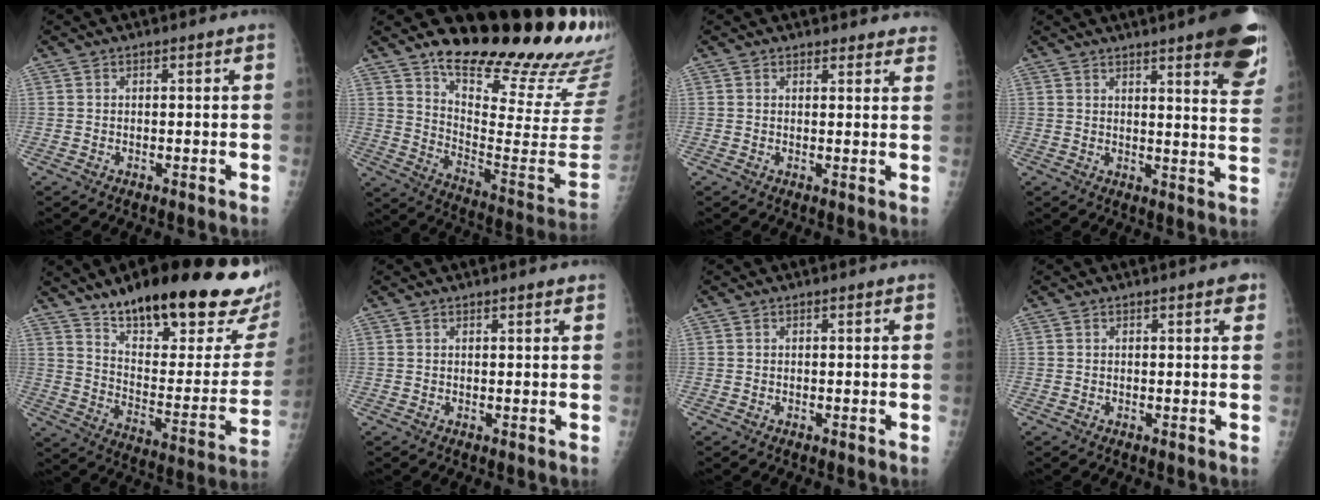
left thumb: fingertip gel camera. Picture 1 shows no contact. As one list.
[{"total": 24.0, "force": [20.1, 4.0, 12.5], "torque": [-0.156, -0.172, 0.283]}, {"total": 5.0, "force": [4.7, 1.7, 0.5], "torque": [0.028, -0.021, 0.035]}, {"total": 14.8, "force": [9.1, 2.5, 11.4], "torque": [-0.116, -0.042, 0.101]}, {"total": 30.4, "force": [20.6, 8.9, 20.5], "torque": [-0.260, -0.077, 0.304]}, {"total": 1.3, "force": [1.0, 0.3, 0.7], "torque": [-0.005, -0.001, 0.013]}, {"total": 0.0}, {"total": 1.8, "force": [1.0, 0.5, 1.4], "torque": [-0.016, -0.001, 0.010]}]